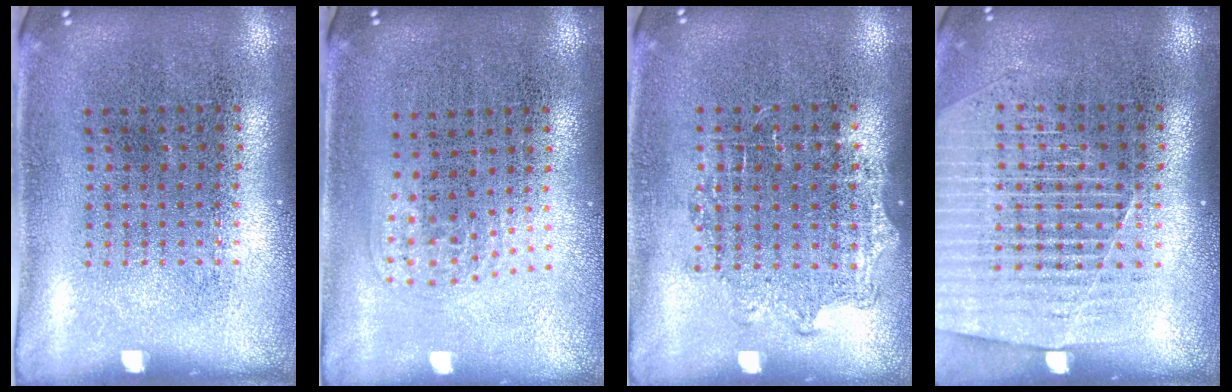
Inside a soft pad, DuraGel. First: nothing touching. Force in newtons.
{"total": 1.0, "press": 0.7, "slide": 0.7}
{"total": 0.9, "press": 0.8, "slide": 0.4}
{"total": 1.5, "press": 1.4, "slide": 0.5}